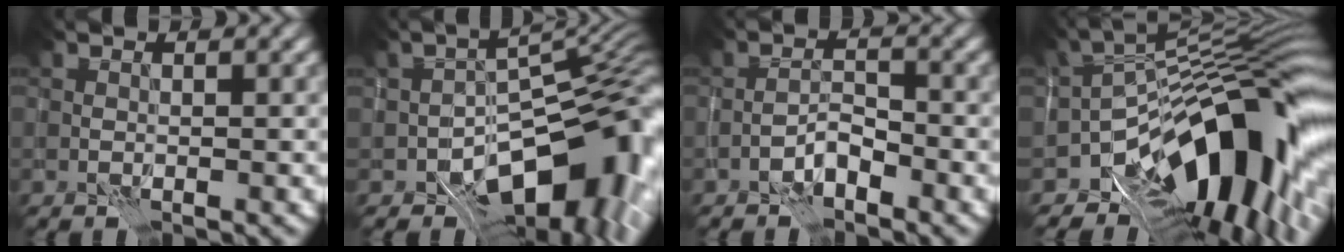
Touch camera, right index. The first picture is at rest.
{"total": 12.7, "force": [-6.4, 6.7, 8.6], "torque": [-0.098, 0.007, -0.113]}
{"total": 1.9, "force": [-1.5, 0.5, 1.1], "torque": [-0.018, 0.011, -0.032]}
{"total": 14.5, "force": [-6.6, 7.3, 10.7], "torque": [-0.122, 0.020, -0.121]}